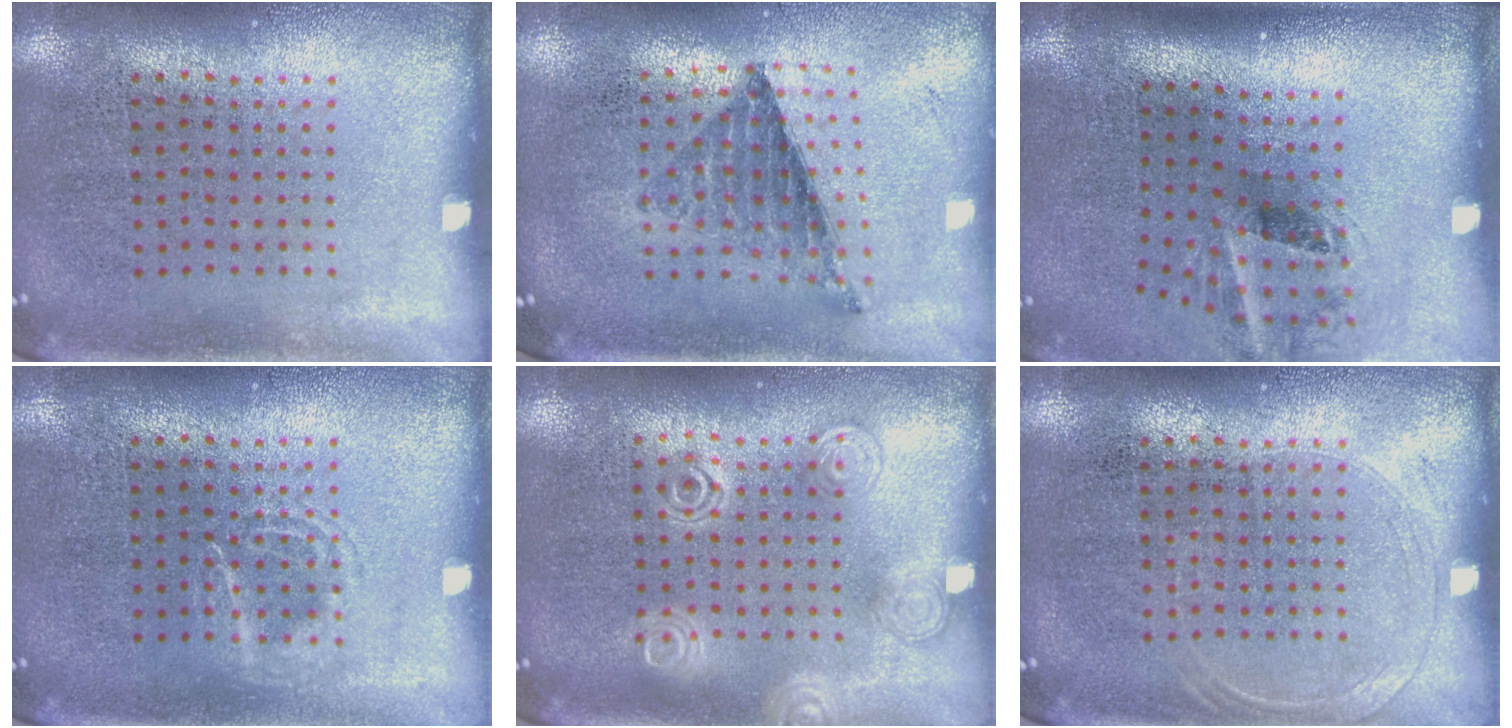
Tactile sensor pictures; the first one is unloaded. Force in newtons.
{"total": 0.7, "press": 0.7, "slide": 0.0}
{"total": 1.6, "press": 1.2, "slide": 1.1}
{"total": 1.4, "press": 1.4, "slide": 0.2}
{"total": 1.2, "press": 1.2, "slide": 0.1}
{"total": 1.1, "press": 1.0, "slide": 0.3}